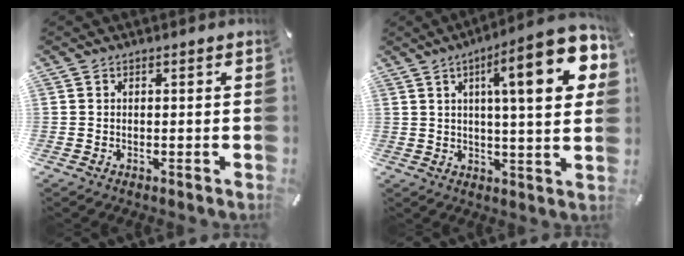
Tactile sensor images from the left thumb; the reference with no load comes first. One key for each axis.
{"total": 19.5, "fx": 7.0, "fy": 4.0, "fz": 17.7, "tx": -0.264, "ty": -0.027, "tz": 0.091}